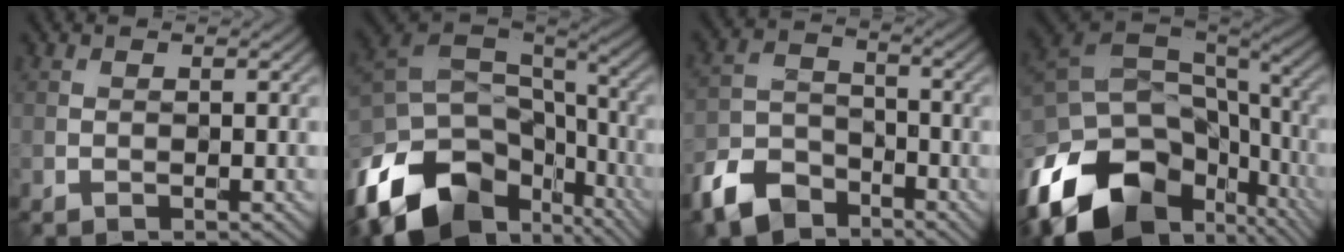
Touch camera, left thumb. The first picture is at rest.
{"total": 17.9, "force": [-9.4, 11.2, 10.3], "torque": [-0.257, -0.041, -0.147]}
{"total": 8.4, "force": [-6.0, 4.7, 3.5], "torque": [-0.085, -0.009, -0.132]}
{"total": 19.3, "force": [-9.1, 12.7, 11.3], "torque": [-0.265, -0.029, -0.134]}